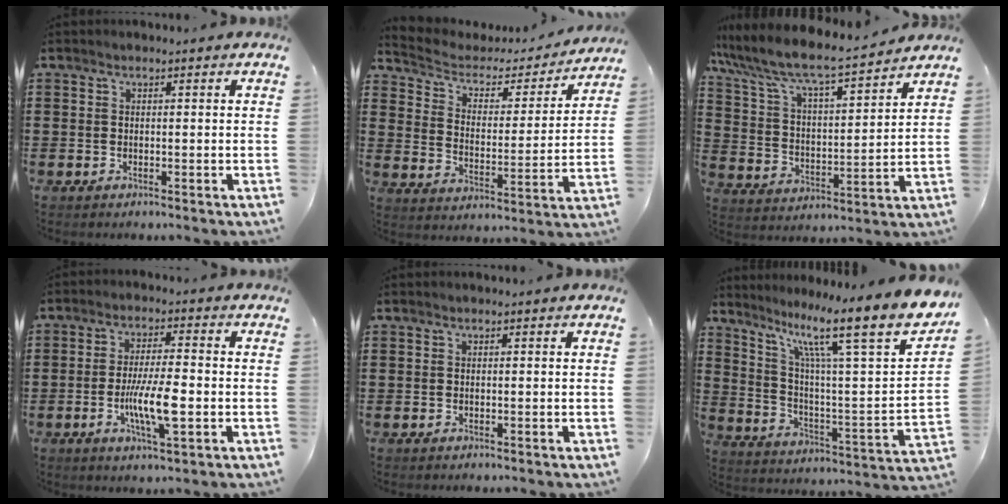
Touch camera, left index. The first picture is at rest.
{"total": 3.2, "force": [2.4, 1.8, 1.2], "torque": [-0.043, -0.019, 0.030]}
{"total": 6.9, "force": [6.0, 0.8, 3.2], "torque": [-0.090, -0.041, 0.097]}
{"total": 8.1, "force": [-1.9, 1.9, 7.7], "torque": [-0.155, -0.008, -0.037]}
{"total": 0.0}
{"total": 13.9, "force": [10.2, 0.7, 9.4], "torque": [-0.177, -0.085, 0.152]}